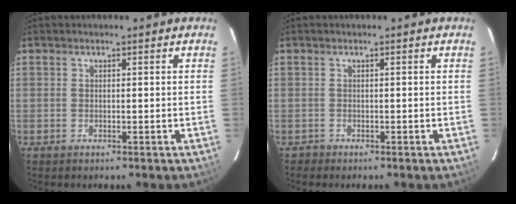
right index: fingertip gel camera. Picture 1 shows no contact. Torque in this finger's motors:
{"motor_torque": [0.07, 0.00, 0.02, 0.01]}